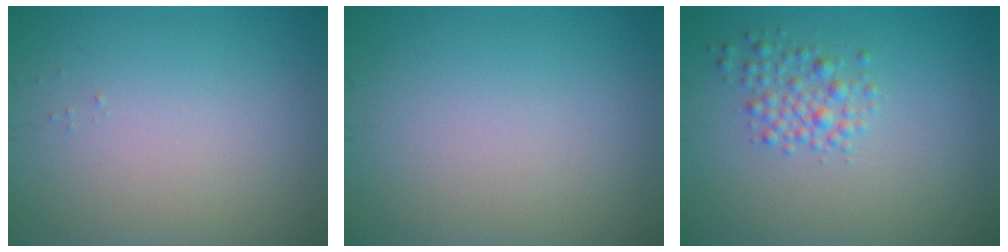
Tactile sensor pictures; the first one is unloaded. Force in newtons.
{"total": 0.0}
{"total": 2.3, "press": 2.3, "slide": 0.1}